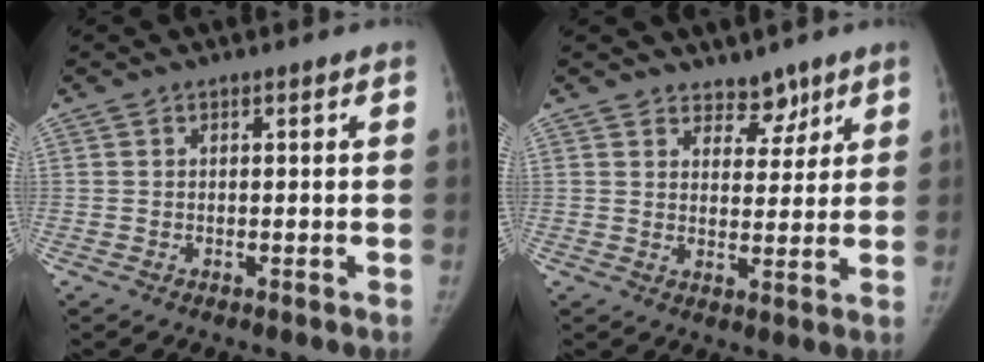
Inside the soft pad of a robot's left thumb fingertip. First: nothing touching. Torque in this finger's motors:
{"motor_torque": [-0.20, 0.02, -0.13, 0.19, -0.01]}